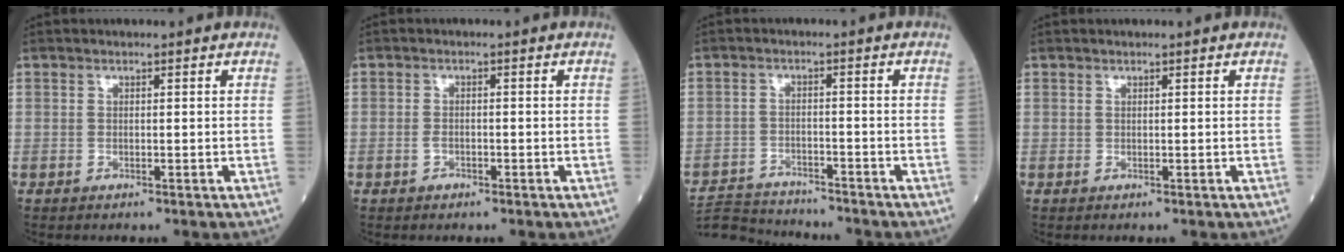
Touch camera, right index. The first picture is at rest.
{"total": 1.4, "force": [-0.9, 0.9, 0.7], "torque": [-0.012, 0.003, -0.013]}
{"total": 8.5, "force": [-8.4, 0.4, 1.0], "torque": [-0.022, -0.001, -0.145]}
{"total": 0.5, "force": [0.1, -0.5, 0.0], "torque": [-0.003, -0.002, 0.001]}